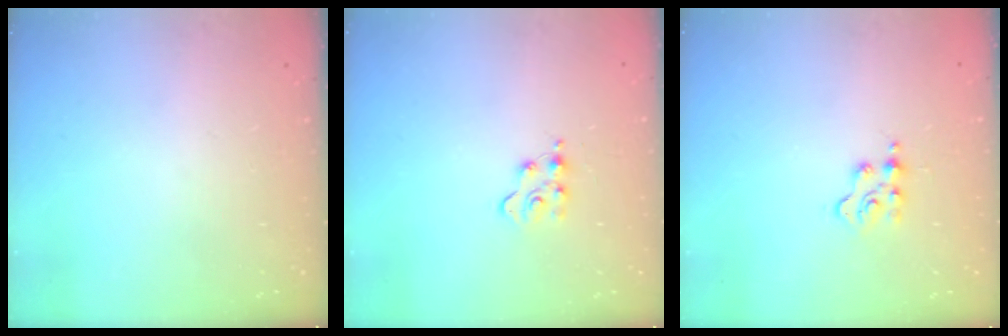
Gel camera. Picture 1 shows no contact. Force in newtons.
{"total": 4.7, "press": 4.6, "slide": 0.6}
{"total": 2.6, "press": 2.6, "slide": 0.4}